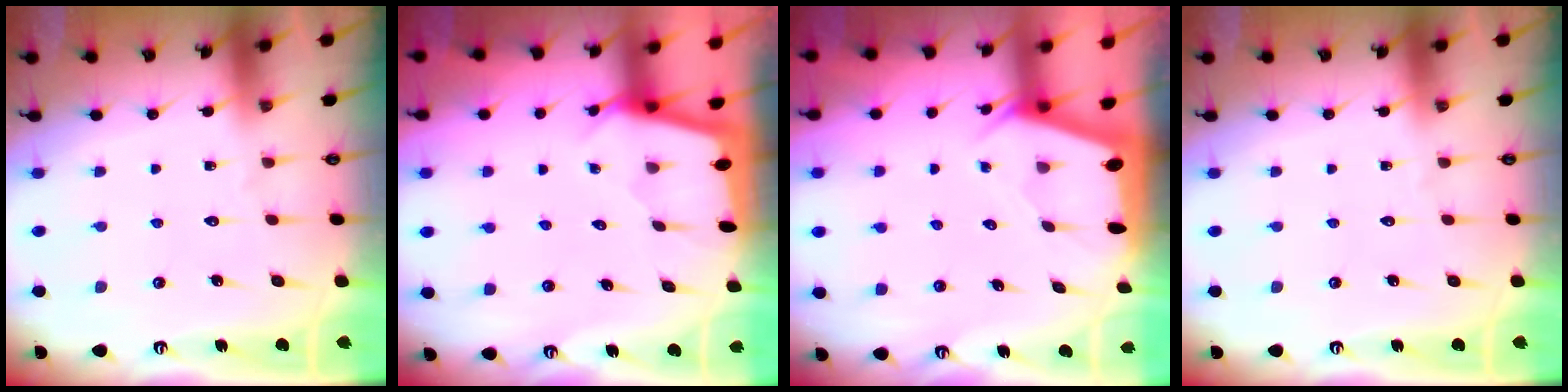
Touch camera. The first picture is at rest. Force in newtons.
{"total": 2.1, "press": 2.1, "slide": 0.3}
{"total": 1.9, "press": 1.9, "slide": 0.3}
{"total": 0.0}